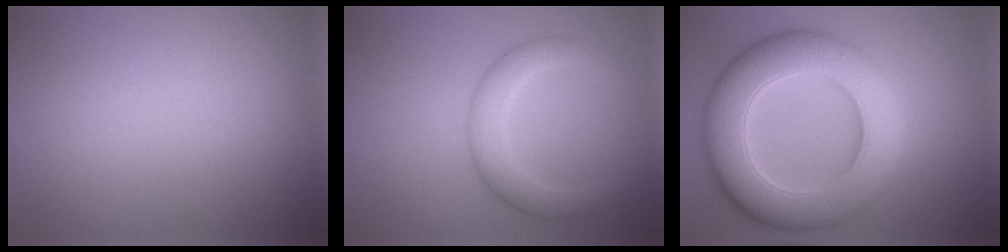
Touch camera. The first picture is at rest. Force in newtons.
{"total": 3.4, "press": 3.4, "slide": 0.1}
{"total": 11.5, "press": 11.5, "slide": 0.4}